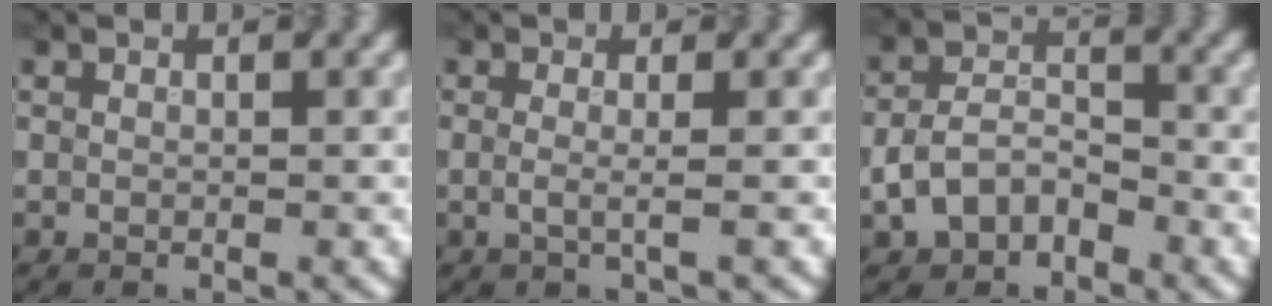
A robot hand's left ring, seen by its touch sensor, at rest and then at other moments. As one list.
[{"total": 1.7, "force": [-0.2, 0.5, 1.6], "torque": [-0.025, -0.007, -0.008]}, {"total": 4.3, "force": [-1.9, 2.8, 2.6], "torque": [-0.053, 0.006, -0.039]}]